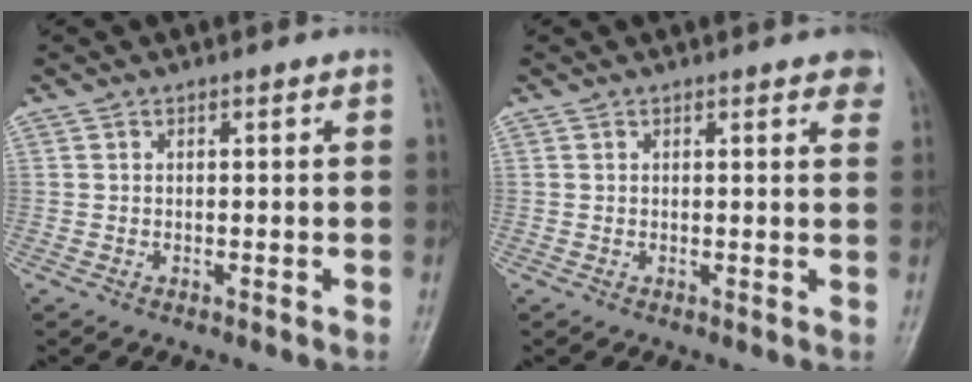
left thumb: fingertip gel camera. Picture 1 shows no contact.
{"total": 3.5, "force": [2.4, 0.9, 2.4], "torque": [-0.019, -0.002, 0.022]}